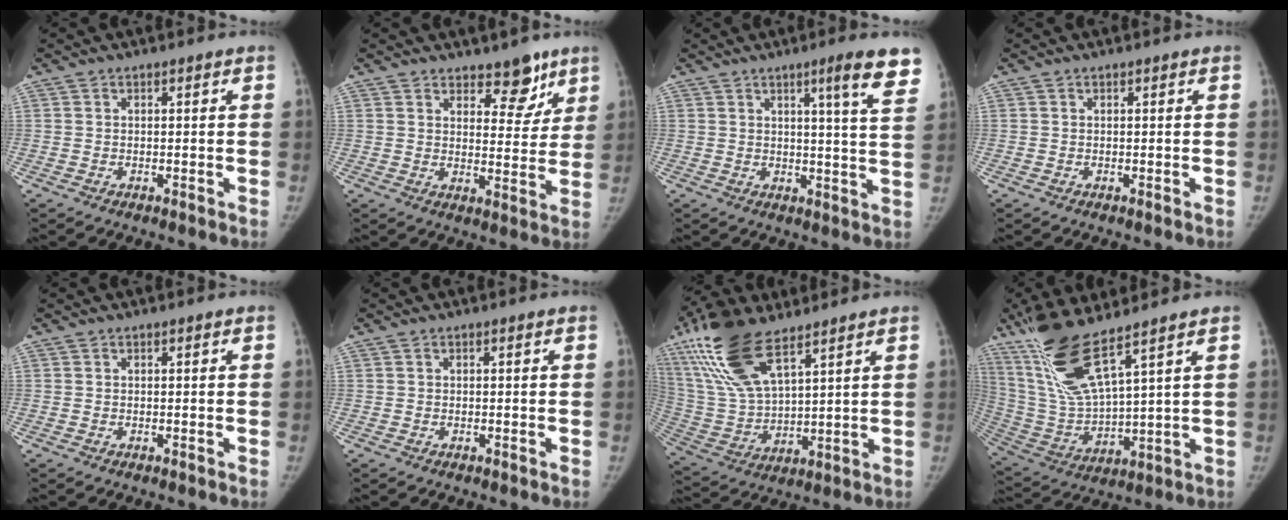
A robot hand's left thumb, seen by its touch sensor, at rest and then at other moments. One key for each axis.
{"total": 7.5, "fx": 5.5, "fy": 3.8, "fz": 3.6, "tx": 0.001, "ty": -0.042, "tz": 0.077}
{"total": 9.5, "fx": 6.0, "fy": 0.2, "fz": 7.4, "tx": -0.087, "ty": -0.033, "tz": 0.069}
{"total": 0.0}
{"total": 0.0}
{"total": 0.0}
{"total": 18.6, "fx": 11.1, "fy": 7.5, "fz": 13.0, "tx": -0.262, "ty": -0.031, "tz": 0.224}
{"total": 15.8, "fx": 10.3, "fy": 2.6, "fz": 11.7, "tx": -0.244, "ty": -0.055, "tz": 0.220}